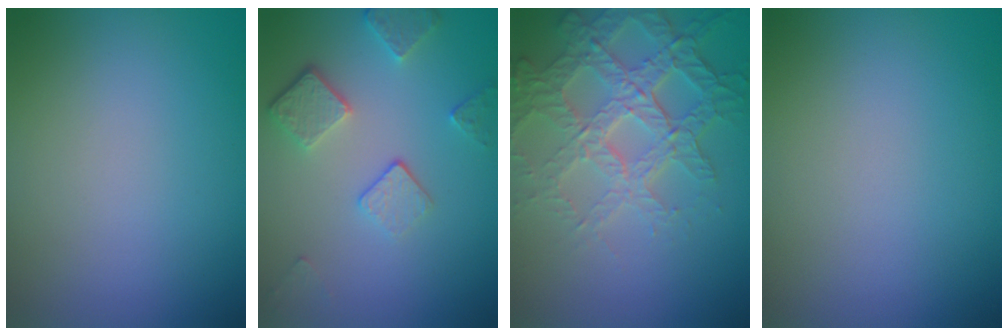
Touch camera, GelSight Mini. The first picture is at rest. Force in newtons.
{"total": 3.9, "press": 2.9, "slide": 2.5}
{"total": 6.6, "press": 5.0, "slide": 4.3}
{"total": 0.0}